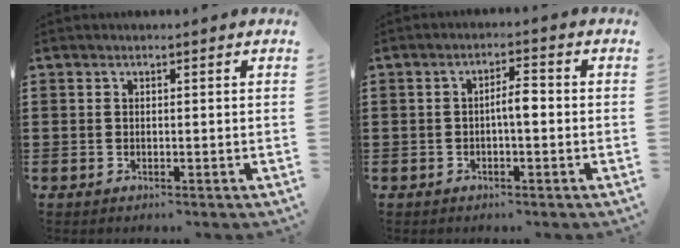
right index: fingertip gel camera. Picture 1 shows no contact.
{"total": 3.2, "force": [-0.5, 0.8, 3.1], "torque": [-0.056, 0.007, -0.012]}